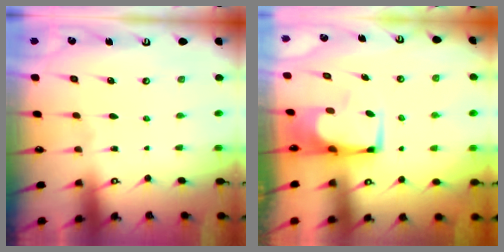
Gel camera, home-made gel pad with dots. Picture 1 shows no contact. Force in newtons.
{"total": 1.5, "press": 1.5, "slide": 0.2}